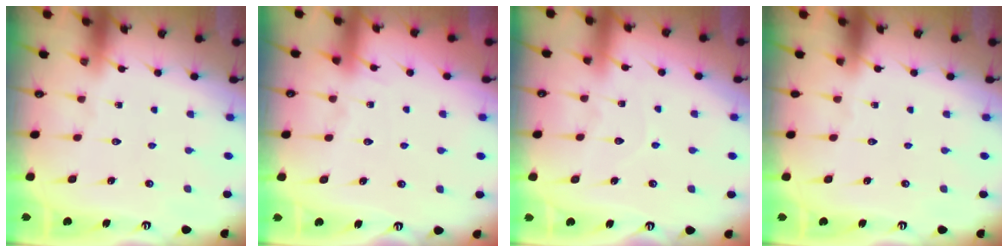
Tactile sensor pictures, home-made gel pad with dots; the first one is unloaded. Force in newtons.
{"total": 5.1, "press": 5.1, "slide": 0.6}
{"total": 5.7, "press": 5.7, "slide": 0.5}
{"total": 0.0}